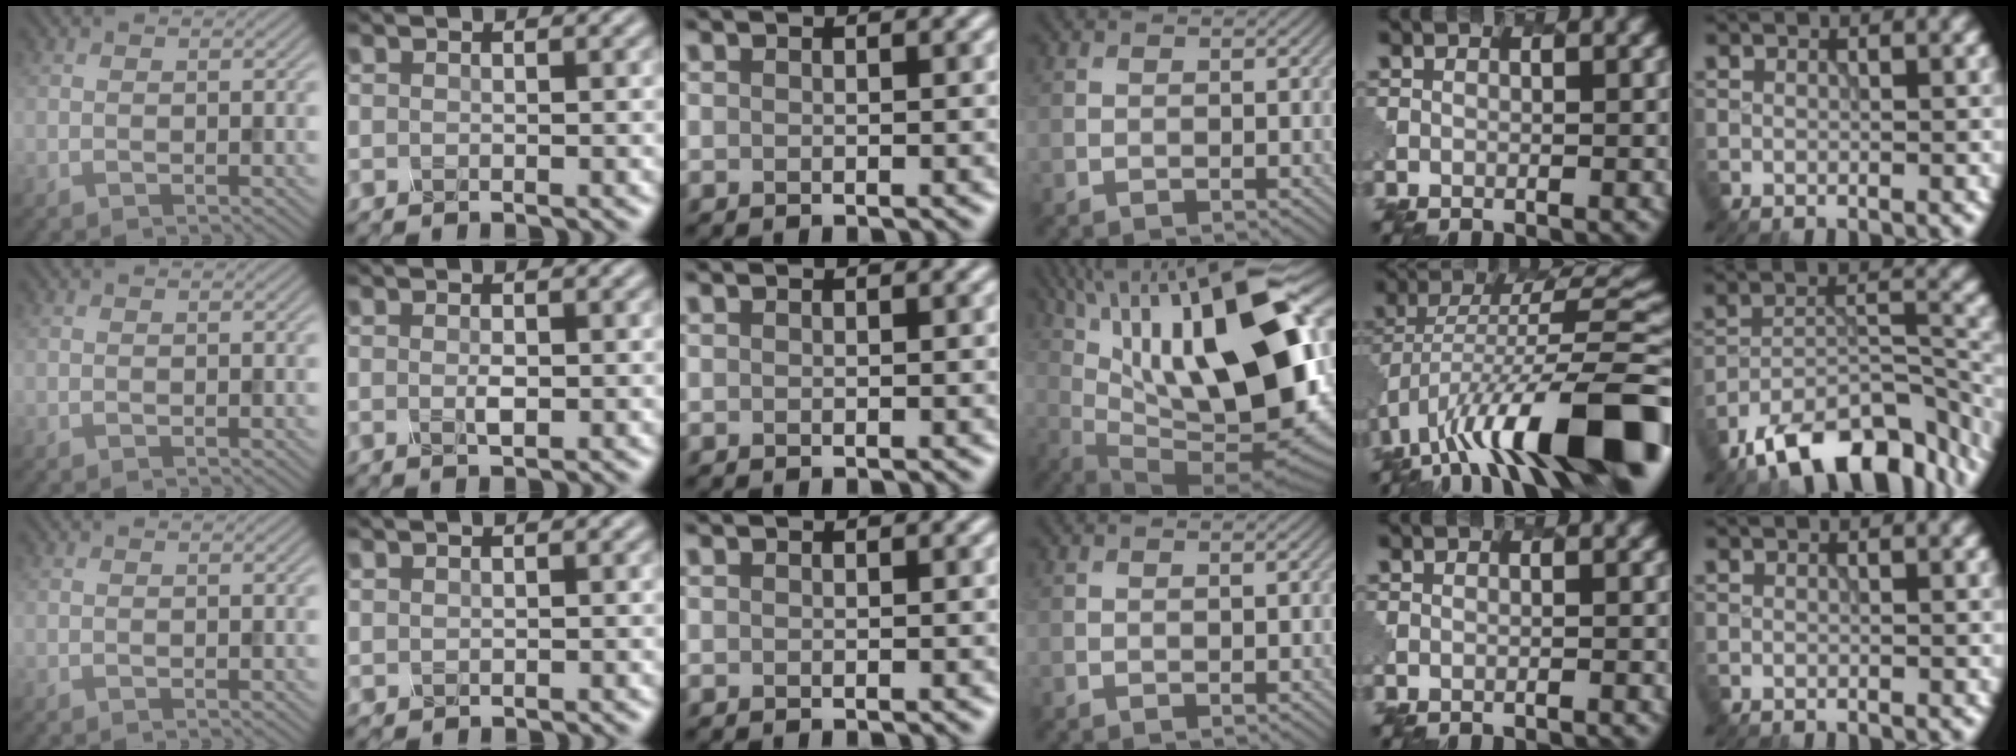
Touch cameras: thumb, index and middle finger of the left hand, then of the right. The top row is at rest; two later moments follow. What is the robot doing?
{"motion": "twist", "object": "rubiks cube"}